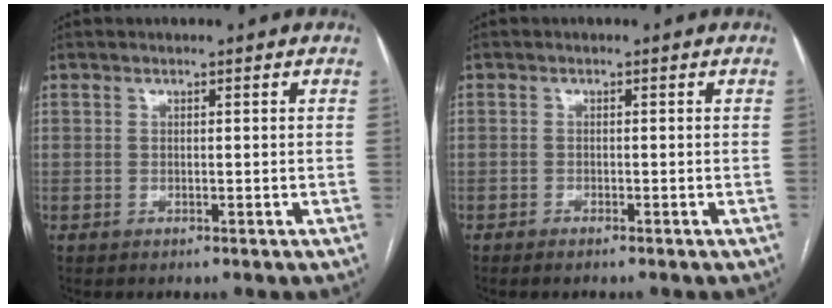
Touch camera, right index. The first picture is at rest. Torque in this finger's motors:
{"motor_torque": [0.06, 0.05, -0.03, -0.01]}